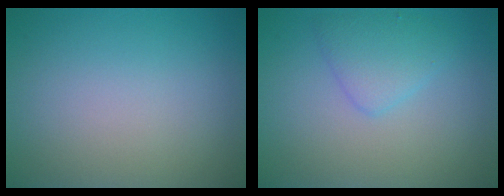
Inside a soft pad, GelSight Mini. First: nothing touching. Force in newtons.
{"total": 2.5, "press": 2.5, "slide": 0.1}